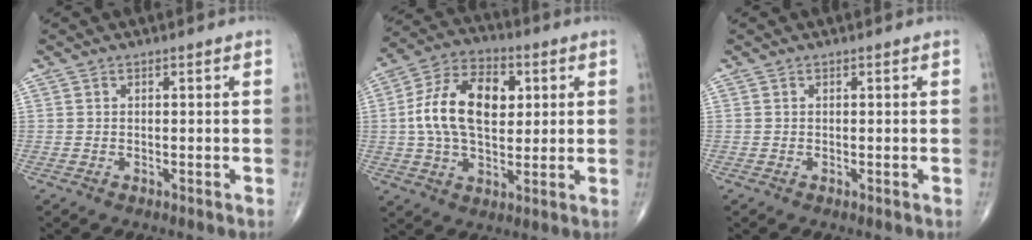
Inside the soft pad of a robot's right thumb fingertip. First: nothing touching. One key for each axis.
{"total": 16.0, "fx": 2.5, "fy": 9.7, "fz": 12.5, "tx": -0.208, "ty": 0.013, "tz": 0.038}
{"total": 0.0}